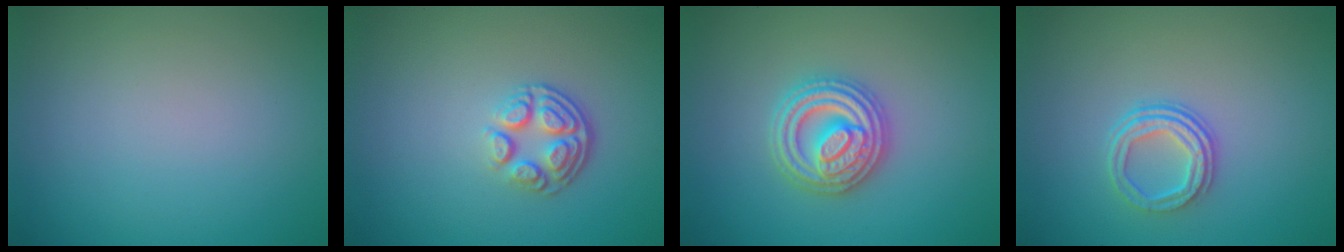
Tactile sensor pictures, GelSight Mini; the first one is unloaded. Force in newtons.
{"total": 3.7, "press": 2.6, "slide": 2.6}
{"total": 5.0, "press": 4.9, "slide": 0.6}
{"total": 3.1, "press": 2.4, "slide": 1.9}